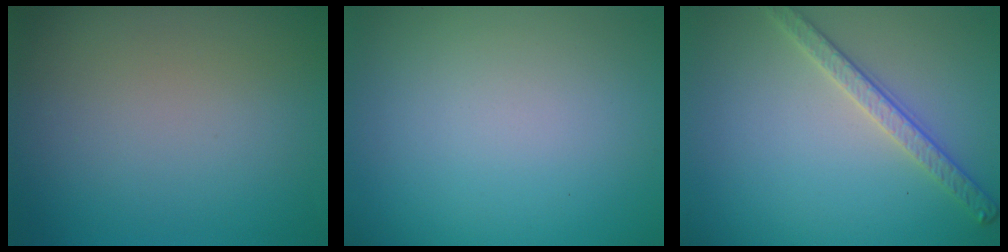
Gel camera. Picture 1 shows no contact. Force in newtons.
{"total": 0.0}
{"total": 2.8, "press": 2.7, "slide": 0.8}